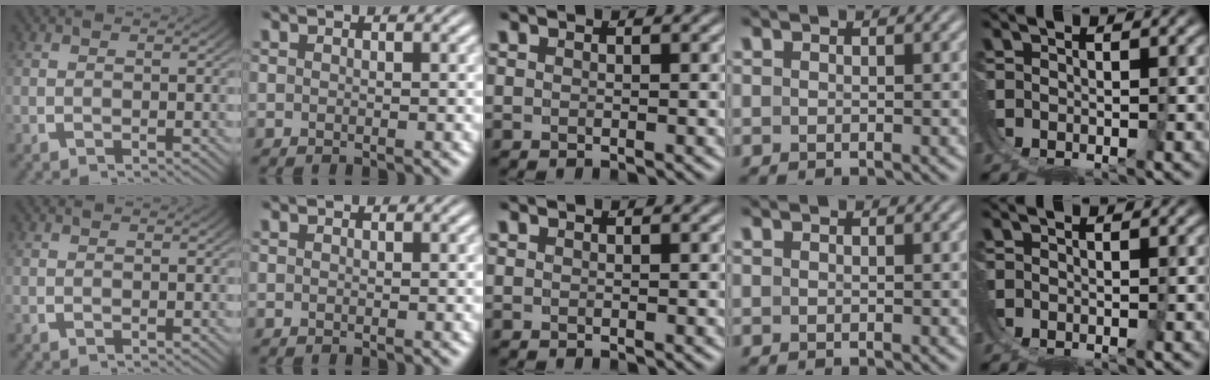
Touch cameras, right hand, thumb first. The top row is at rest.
{}